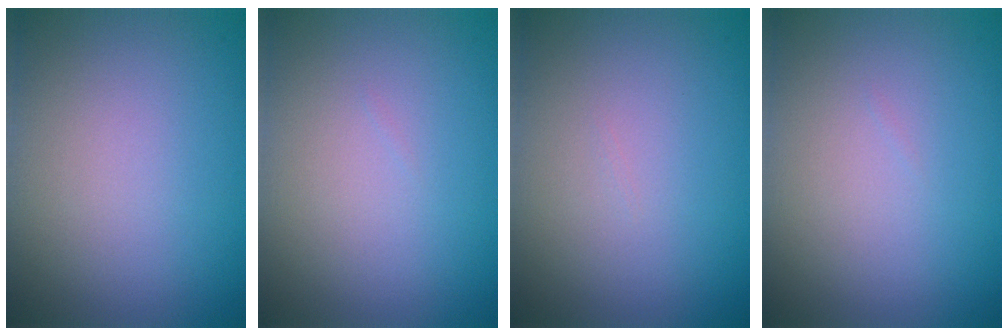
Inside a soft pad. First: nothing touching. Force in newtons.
{"total": 0.0}
{"total": 0.0}
{"total": 0.0}